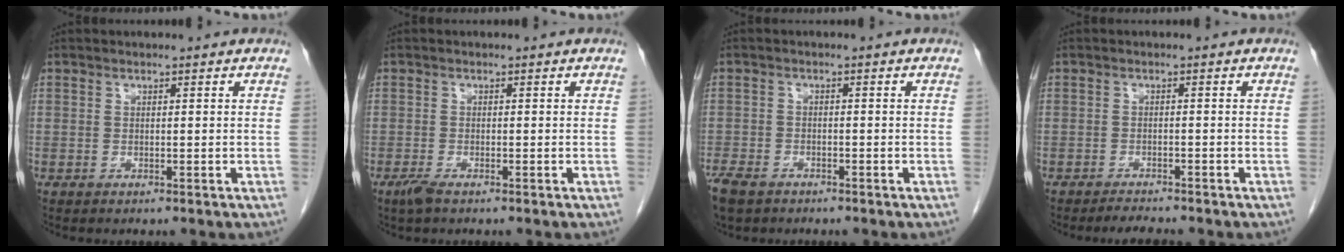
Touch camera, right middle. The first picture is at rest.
{"total": 1.8, "force": [-1.3, 0.3, 1.2], "torque": [-0.033, -0.005, -0.024]}
{"total": 6.0, "force": [-4.4, 3.0, 2.6], "torque": [-0.055, -0.009, -0.074]}
{"total": 2.3, "force": [-2.2, -0.1, 0.7], "torque": [-0.020, -0.011, -0.036]}